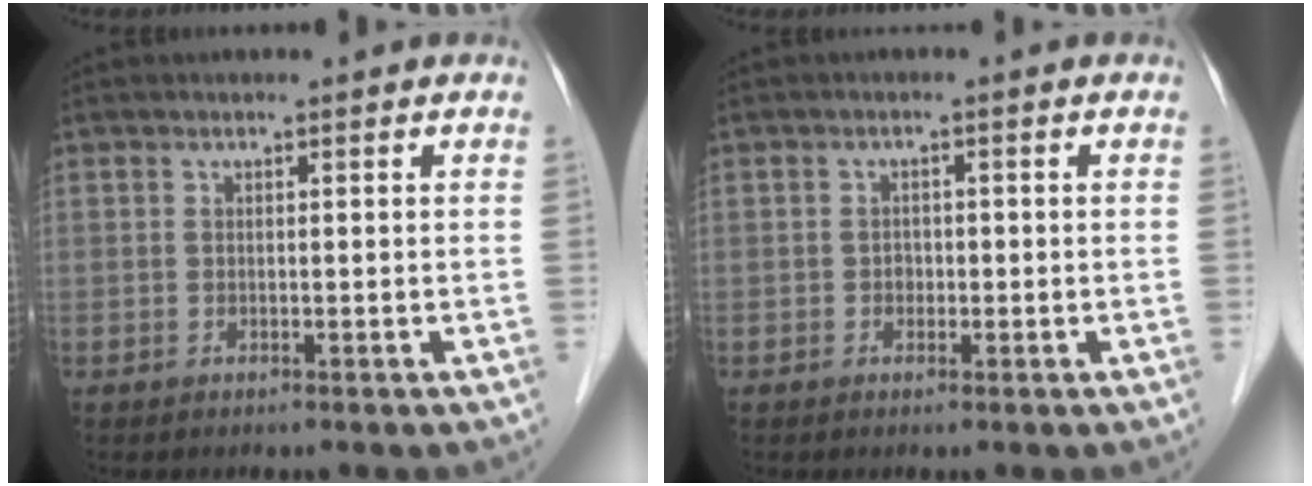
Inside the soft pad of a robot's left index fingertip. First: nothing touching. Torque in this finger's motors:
{"motor_torque": [-0.19, 0.08, -0.07, -0.01]}